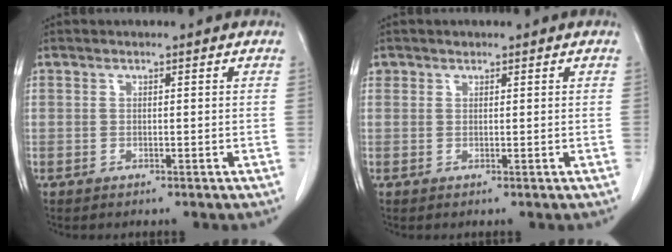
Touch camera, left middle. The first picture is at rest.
{"total": 0.9, "force": [0.6, 0.7, 0.0], "torque": [0.005, 0.005, 0.008]}